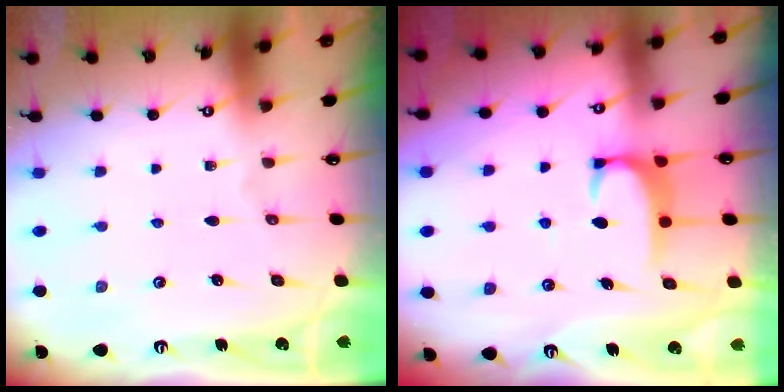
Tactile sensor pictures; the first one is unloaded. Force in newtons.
{"total": 1.9, "press": 1.8, "slide": 0.7}